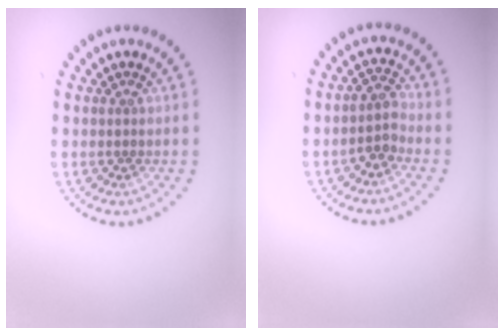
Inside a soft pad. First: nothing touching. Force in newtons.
{"total": 2.0, "press": 1.7, "slide": 1.0}